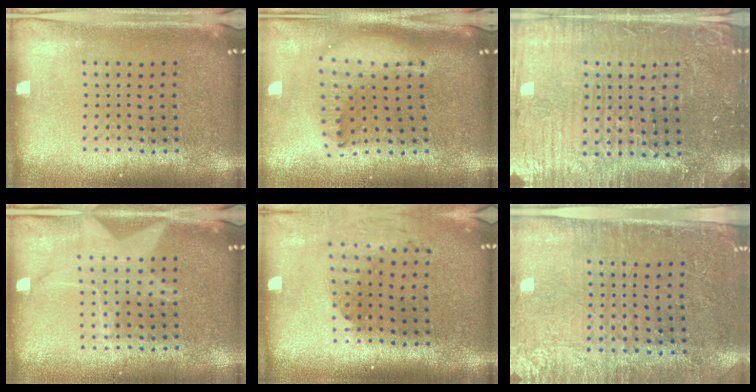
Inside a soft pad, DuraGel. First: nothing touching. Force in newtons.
{"total": 2.2, "press": 1.7, "slide": 1.4}
{"total": 4.5, "press": 4.3, "slide": 1.4}
{"total": 1.3, "press": 1.3, "slide": 0.1}
{"total": 1.8, "press": 1.5, "slide": 1.1}
{"total": 2.9, "press": 2.5, "slide": 1.5}